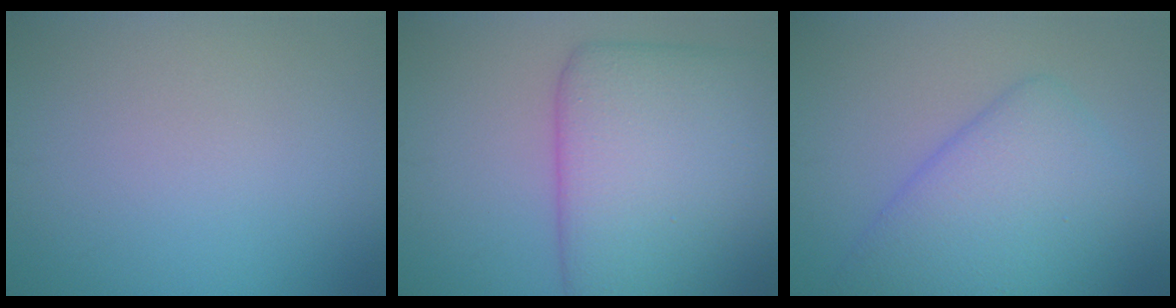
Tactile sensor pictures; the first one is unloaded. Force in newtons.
{"total": 11.5, "press": 11.5, "slide": 0.5}
{"total": 7.2, "press": 7.2, "slide": 0.3}